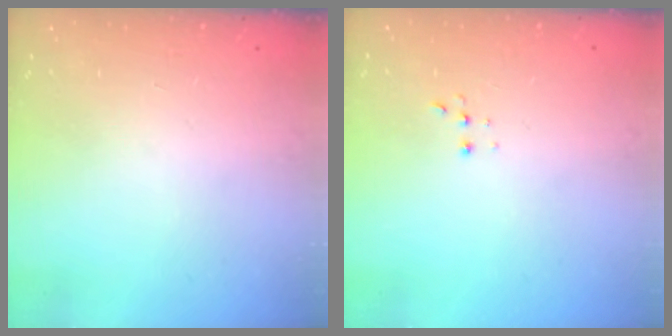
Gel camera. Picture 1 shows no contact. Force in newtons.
{"total": 2.2, "press": 2.2, "slide": 0.5}